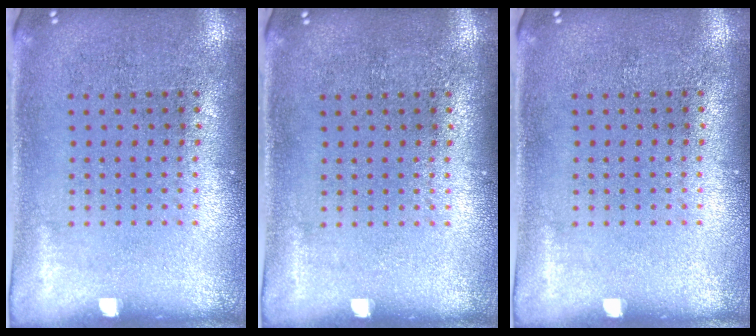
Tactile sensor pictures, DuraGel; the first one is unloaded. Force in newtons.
{"total": 0.0}
{"total": 0.0}